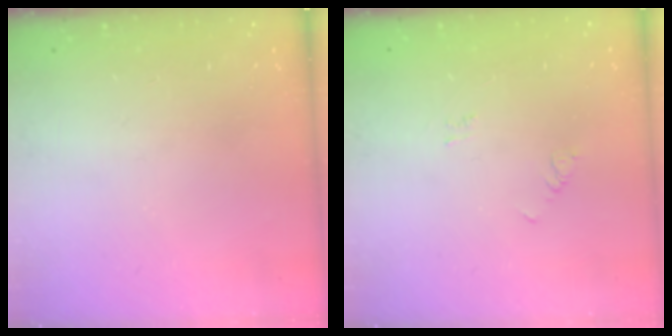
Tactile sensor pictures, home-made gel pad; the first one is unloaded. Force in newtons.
{"total": 3.1, "press": 3.1, "slide": 0.5}